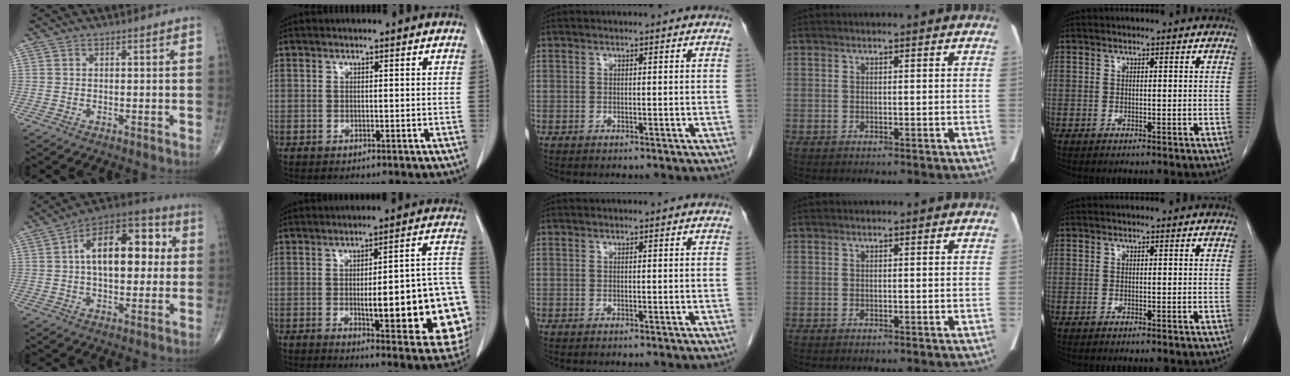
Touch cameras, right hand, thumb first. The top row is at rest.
{"thumb": {"total": 17.2, "force": [2.6, 9.1, 14.3], "torque": [-0.194, 0.029, 0.033]}, "index": {"total": 21.7, "force": [-3.9, 4.5, 20.9], "torque": [-0.179, 0.022, -0.030]}}